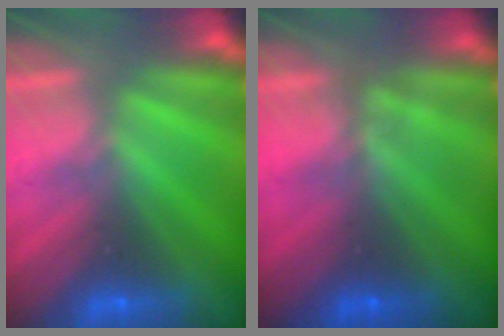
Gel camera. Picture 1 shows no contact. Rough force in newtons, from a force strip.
{"total": 1.4}